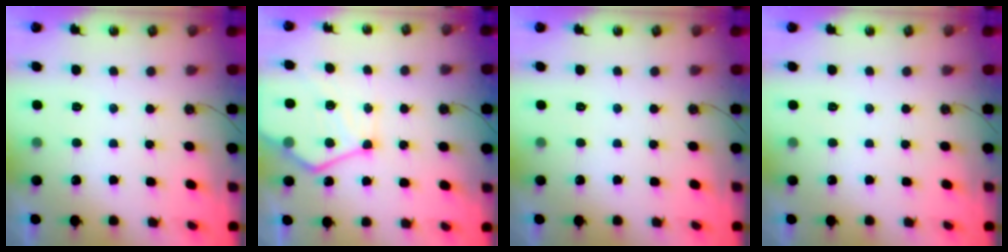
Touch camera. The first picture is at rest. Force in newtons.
{"total": 15.2, "press": 15.2, "slide": 1.3}
{"total": 0.0}
{"total": 0.0}